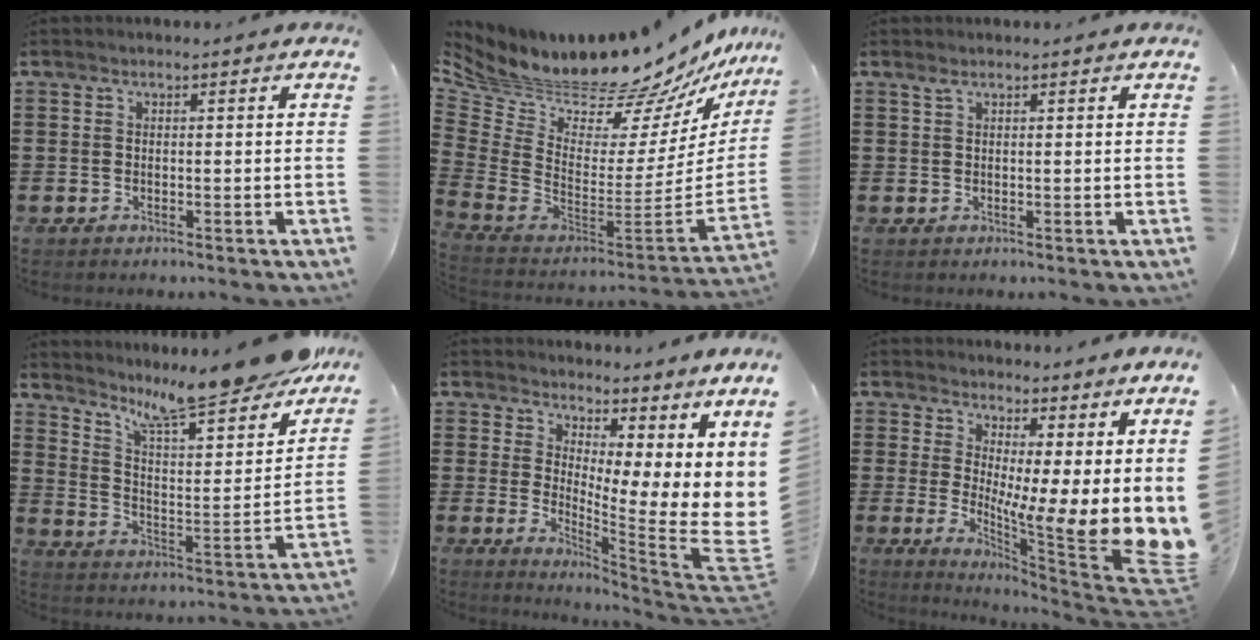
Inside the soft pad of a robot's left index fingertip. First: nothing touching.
{"total": 10.6, "force": [10.1, 2.3, 2.1], "torque": [-0.084, -0.099, 0.168]}
{"total": 0.9, "force": [0.8, 0.0, 0.4], "torque": [-0.011, 0.000, 0.015]}
{"total": 12.4, "force": [10.7, 0.9, 6.3], "torque": [-0.126, -0.080, 0.173]}
{"total": 4.9, "force": [2.5, 2.8, 3.1], "torque": [-0.055, -0.066, 0.048]}
{"total": 8.8, "force": [0.5, 4.1, 7.8], "torque": [-0.121, -0.058, 0.010]}